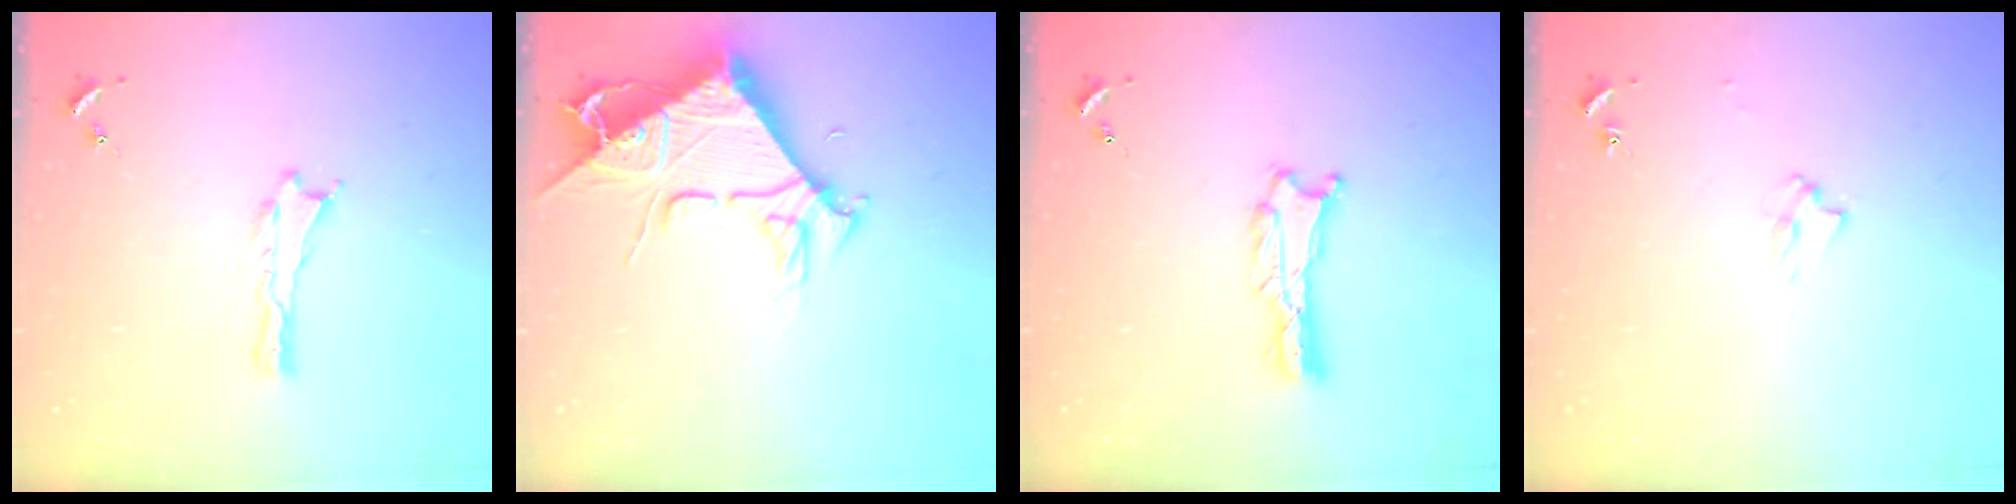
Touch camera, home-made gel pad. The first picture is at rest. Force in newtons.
{"total": 9.6, "press": 9.6, "slide": 1.1}
{"total": 0.7, "press": 0.7, "slide": 0.1}
{"total": 2.0, "press": 2.0, "slide": 0.3}